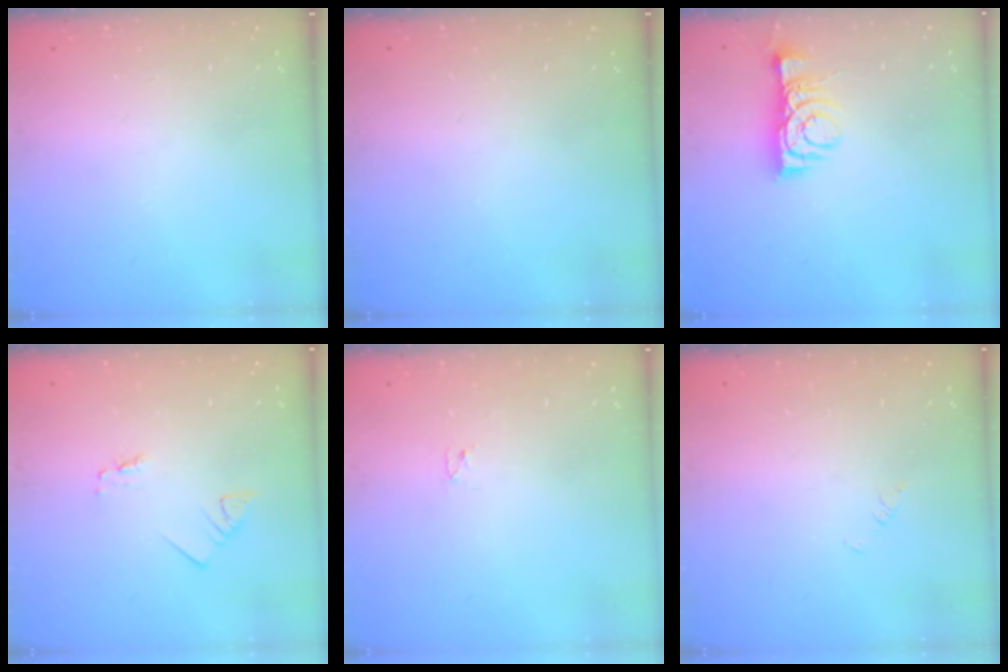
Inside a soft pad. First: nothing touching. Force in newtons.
{"total": 0.0}
{"total": 7.0, "press": 7.0, "slide": 0.9}
{"total": 2.5, "press": 2.5, "slide": 0.2}
{"total": 2.3, "press": 2.2, "slide": 0.4}
{"total": 1.1, "press": 1.1, "slide": 0.1}